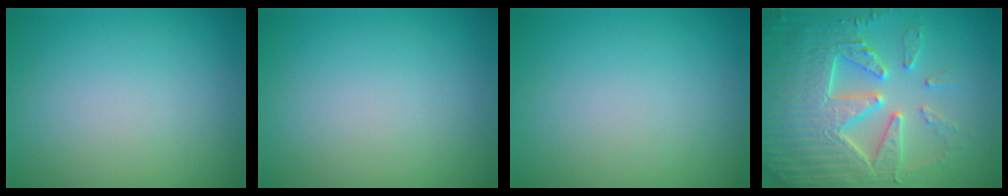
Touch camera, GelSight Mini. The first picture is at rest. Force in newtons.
{"total": 0.0}
{"total": 0.0}
{"total": 7.8, "press": 7.6, "slide": 1.5}